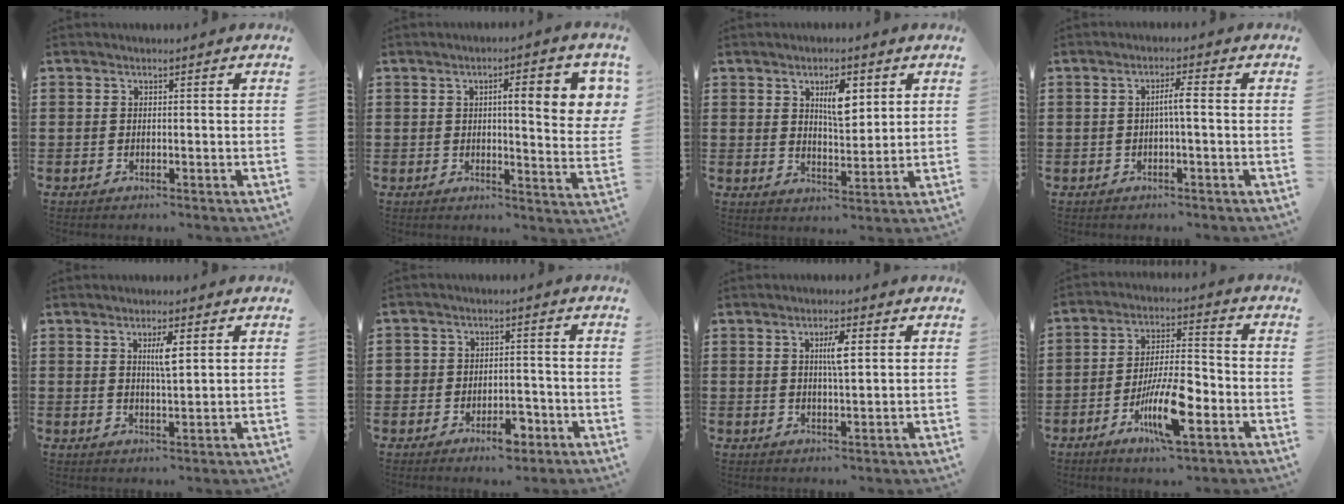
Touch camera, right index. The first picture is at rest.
{"total": 8.0, "force": [2.2, 1.5, 7.6], "torque": [-0.120, -0.004, 0.028]}
{"total": 5.8, "force": [2.4, 2.2, 4.8], "torque": [-0.078, -0.002, 0.035]}
{"total": 2.7, "force": [-0.3, 0.1, 2.7], "torque": [-0.051, 0.001, -0.008]}
{"total": 3.6, "force": [1.2, 0.7, 3.3], "torque": [-0.061, 0.002, 0.016]}
{"total": 4.8, "force": [-2.6, 3.0, 2.7], "torque": [-0.044, 0.014, -0.046]}
{"total": 3.9, "force": [1.0, 0.8, 3.7], "torque": [-0.067, 0.004, 0.010]}
{"total": 11.4, "force": [-4.8, 3.5, 9.7], "torque": [-0.184, 0.006, -0.083]}